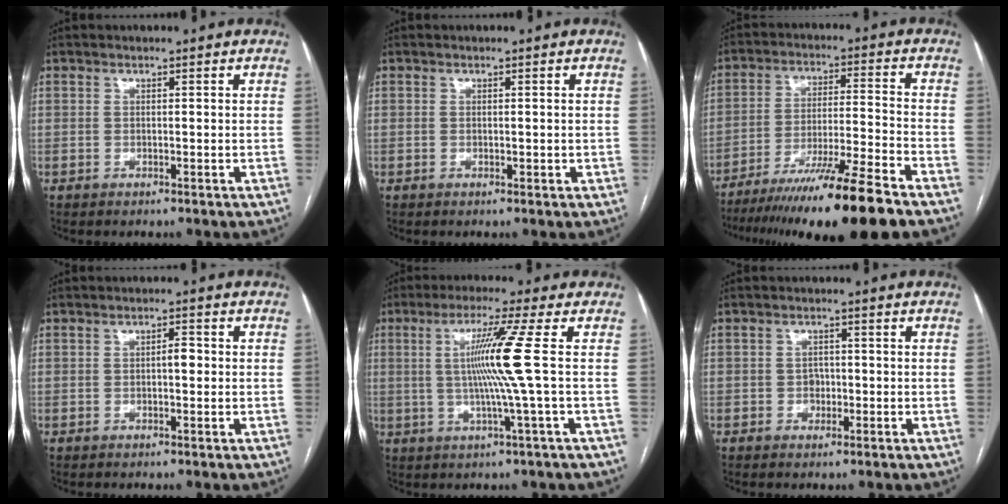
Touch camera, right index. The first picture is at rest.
{"total": 0.7, "force": [0.1, 0.5, 0.4], "torque": [-0.007, 0.001, 0.006]}
{"total": 17.1, "force": [-13.1, -1.3, 10.9], "torque": [-0.168, -0.029, -0.217]}
{"total": 1.8, "force": [-0.1, 0.7, 1.7], "torque": [-0.024, 0.005, -0.003]}
{"total": 8.8, "force": [0.7, -2.7, 8.4], "torque": [-0.156, -0.001, 0.021]}
{"total": 1.8, "force": [-0.5, 1.6, 0.8], "torque": [-0.008, 0.008, -0.003]}